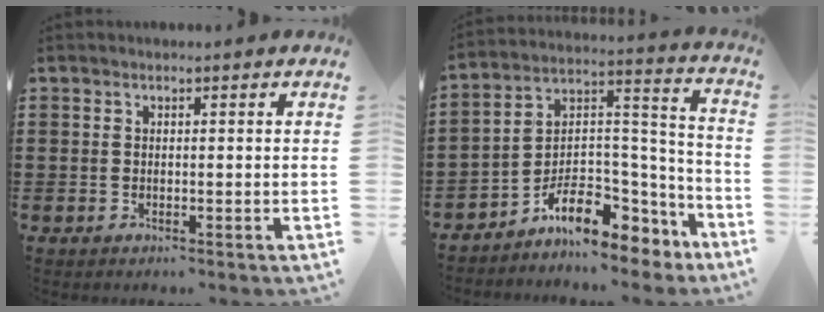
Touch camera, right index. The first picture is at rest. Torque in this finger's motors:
{"motor_torque": [1.20, 0.94, 1.01, 0.14]}